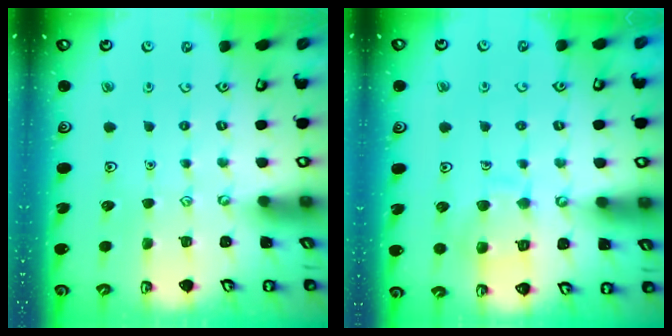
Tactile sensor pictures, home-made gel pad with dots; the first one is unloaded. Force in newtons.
{"total": 10.7, "press": 10.7, "slide": 0.9}